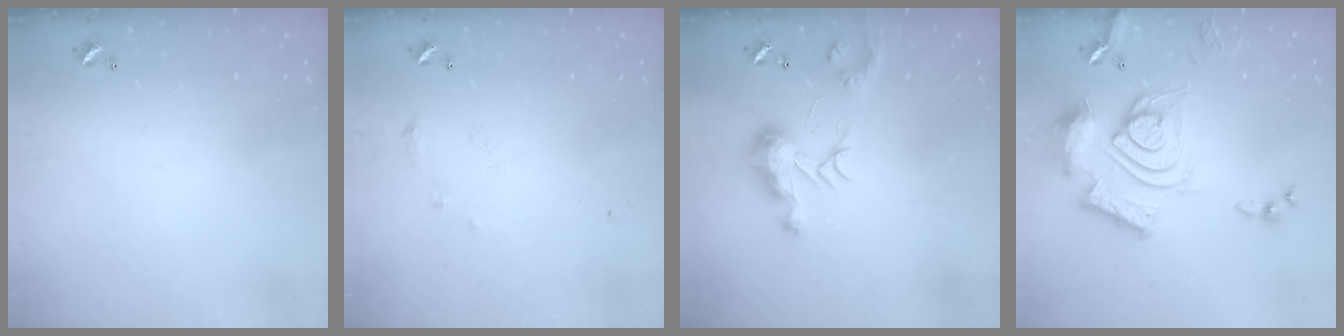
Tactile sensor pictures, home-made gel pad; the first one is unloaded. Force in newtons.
{"total": 6.0, "press": 5.9, "slide": 0.8}
{"total": 9.7, "press": 9.7, "slide": 0.8}
{"total": 20.1, "press": 20.0, "slide": 1.9}